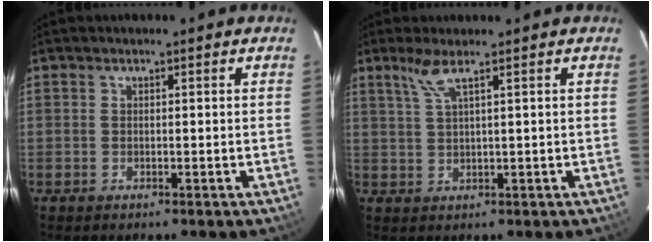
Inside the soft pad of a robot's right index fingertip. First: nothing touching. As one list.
[{"total": 3.2, "force": [2.0, -0.4, 2.5], "torque": [-0.054, -0.003, 0.045]}]